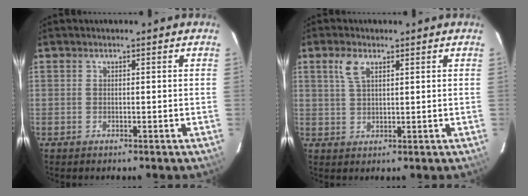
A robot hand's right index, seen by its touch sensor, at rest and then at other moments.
{"total": 4.0, "force": [2.0, 1.8, 2.9], "torque": [-0.060, 0.007, 0.043]}